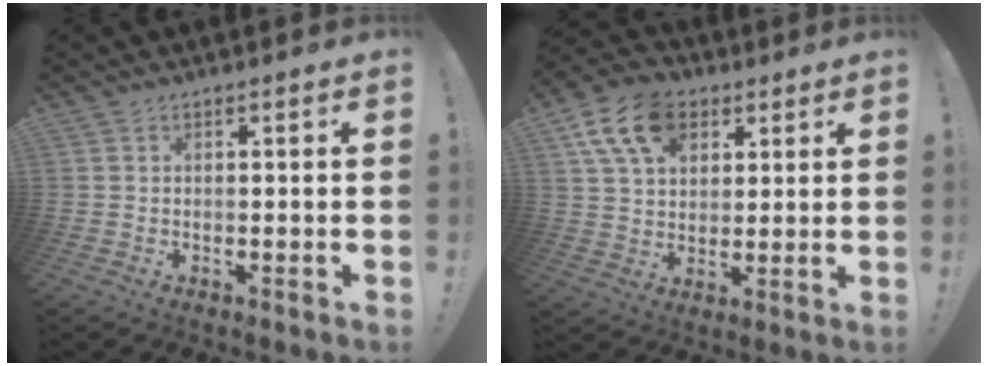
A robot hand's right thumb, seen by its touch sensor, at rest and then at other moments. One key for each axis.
{"total": 15.3, "fx": 6.7, "fy": 10.8, "fz": 8.5, "tx": -0.134, "ty": -0.022, "tz": 0.130}